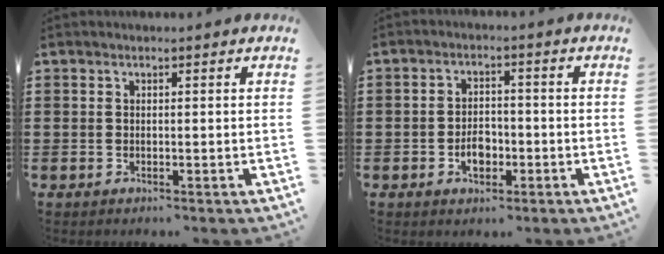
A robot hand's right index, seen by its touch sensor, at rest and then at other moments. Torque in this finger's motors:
{"motor_torque": [1.34, 0.80, 0.27, 0.04]}